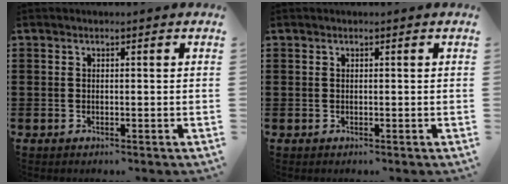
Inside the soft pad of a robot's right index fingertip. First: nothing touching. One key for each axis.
{"total": 0.0}